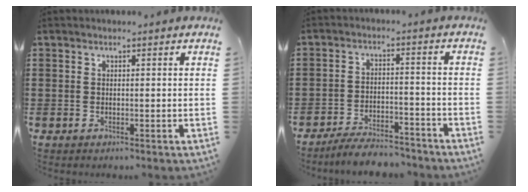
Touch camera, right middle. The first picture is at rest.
{"total": 5.1, "force": [-4.9, 0.6, 1.3], "torque": [-0.028, 0.003, -0.099]}